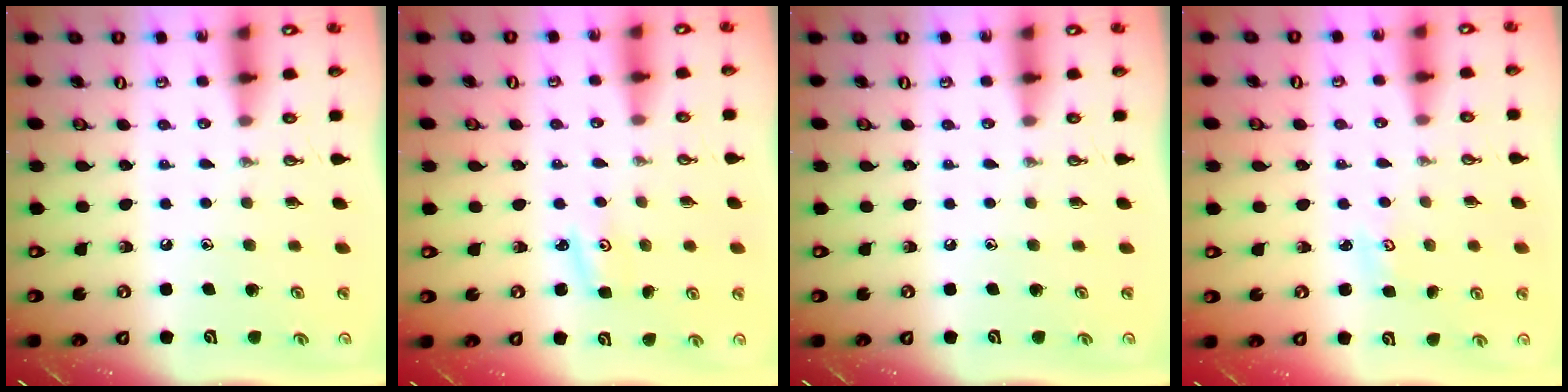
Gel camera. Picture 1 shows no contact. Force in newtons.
{"total": 2.9, "press": 2.9, "slide": 0.3}
{"total": 0.0}
{"total": 2.0, "press": 2.0, "slide": 0.3}